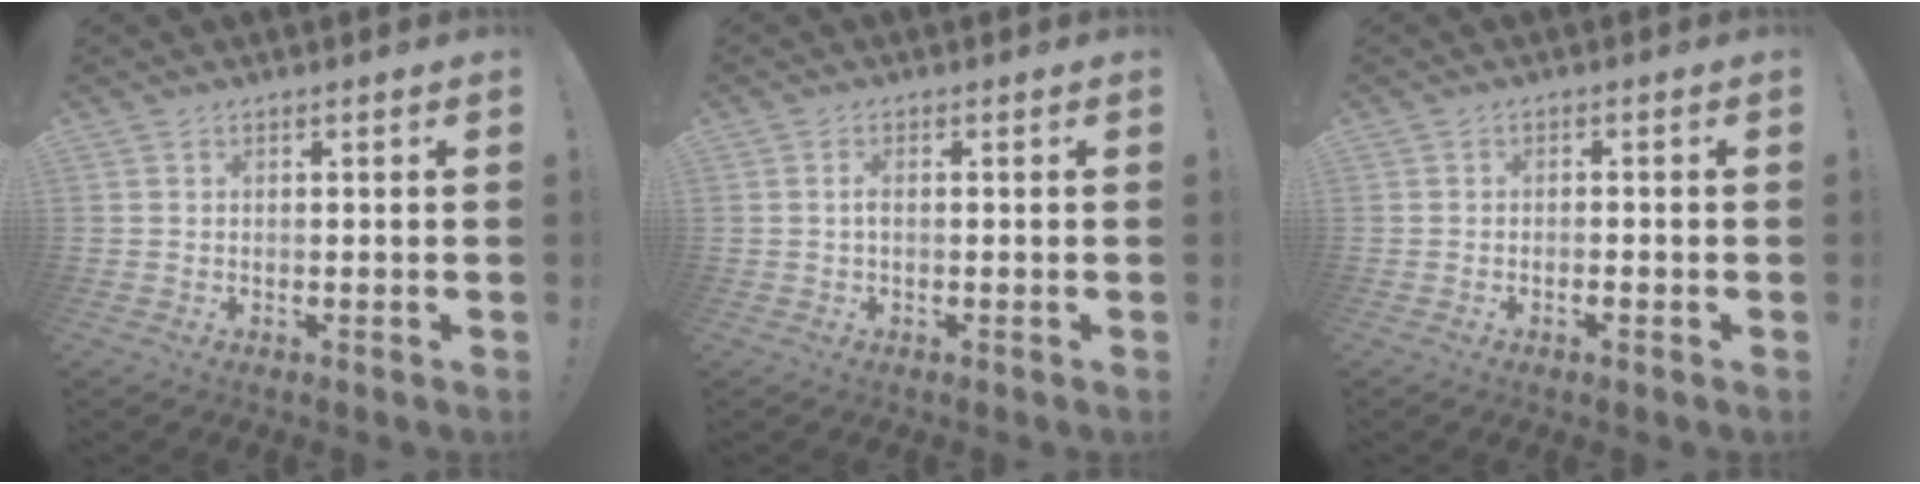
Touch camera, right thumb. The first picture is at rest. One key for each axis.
{"total": 1.5, "fx": -0.2, "fy": 0.4, "fz": 1.4, "tx": -0.029, "ty": 0.004, "tz": -0.005}
{"total": 1.4, "fx": -1.1, "fy": 0.4, "fz": 0.7, "tx": -0.017, "ty": 0.005, "tz": -0.017}